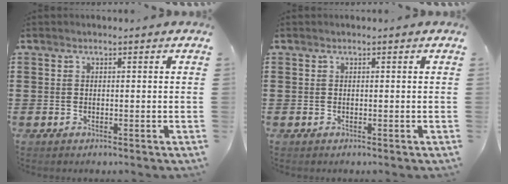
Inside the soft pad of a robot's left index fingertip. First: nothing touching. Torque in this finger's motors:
{"motor_torque": [0.00, 0.00, 0.00, 0.01]}